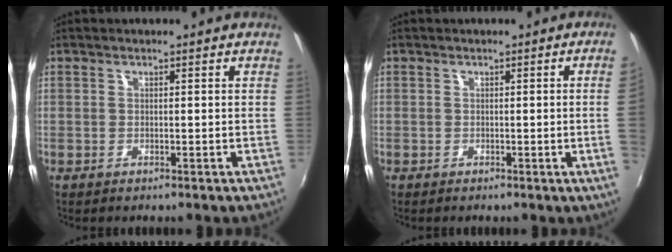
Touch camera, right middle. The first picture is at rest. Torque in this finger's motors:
{"motor_torque": [1.09, -1.05, -0.56, -0.21]}